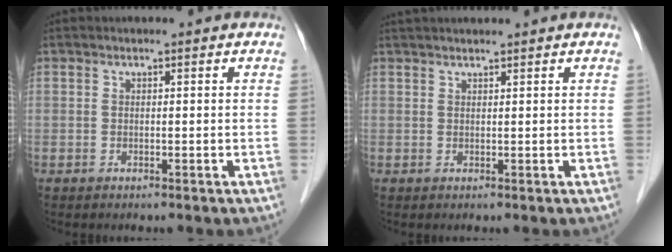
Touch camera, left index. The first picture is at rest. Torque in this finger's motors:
{"motor_torque": [0.46, -0.19, 0.10, 0.02]}